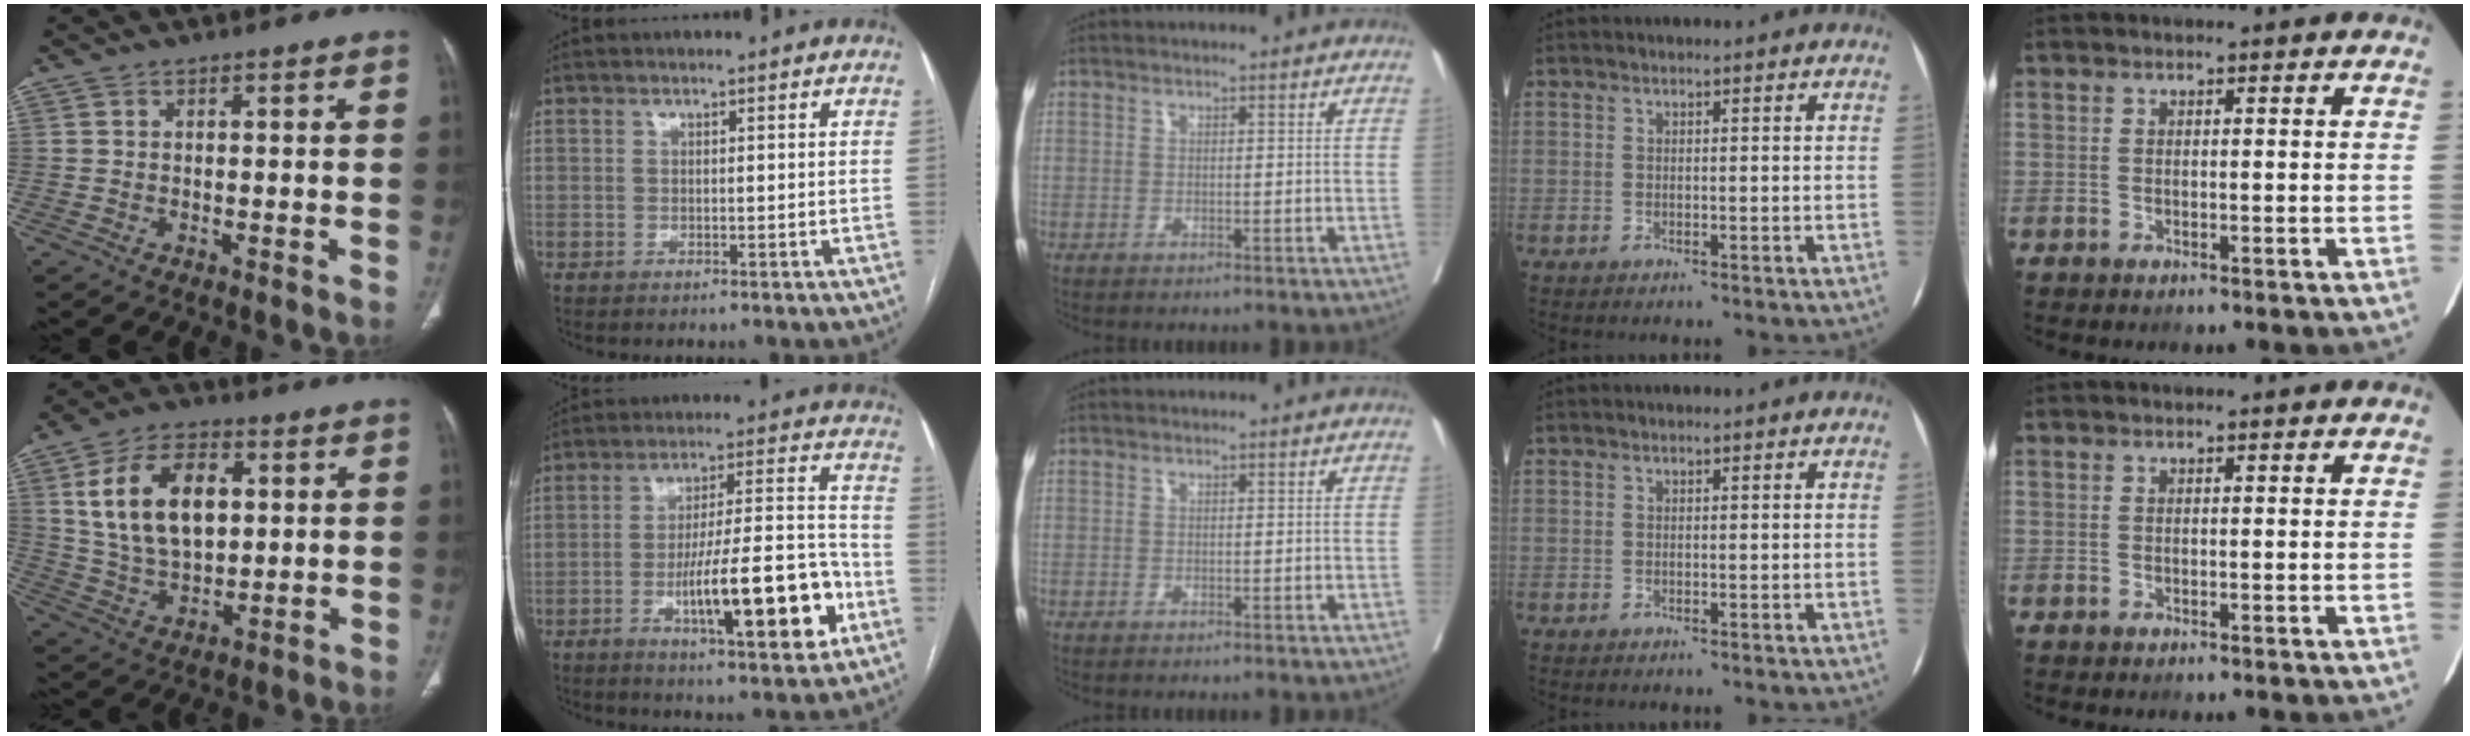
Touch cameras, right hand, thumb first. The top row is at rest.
{"thumb": {"total": 15.6, "force": [3.8, 9.5, 11.8], "torque": [-0.186, -0.005, 0.073]}, "index": {"total": 16.8, "force": [-5.9, 2.8, 15.5], "torque": [-0.242, 0.006, -0.083]}}